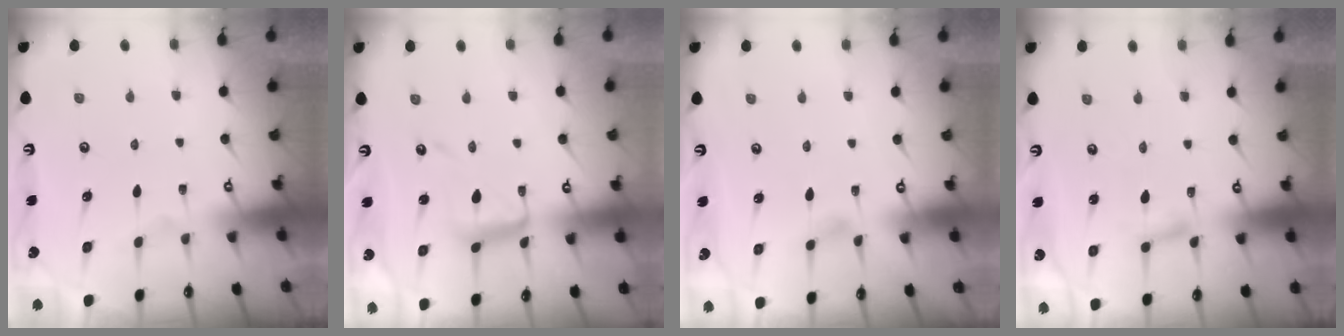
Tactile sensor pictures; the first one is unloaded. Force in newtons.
{"total": 11.3, "press": 11.3, "slide": 1.0}
{"total": 2.2, "press": 2.2, "slide": 0.3}
{"total": 2.7, "press": 2.7, "slide": 0.3}